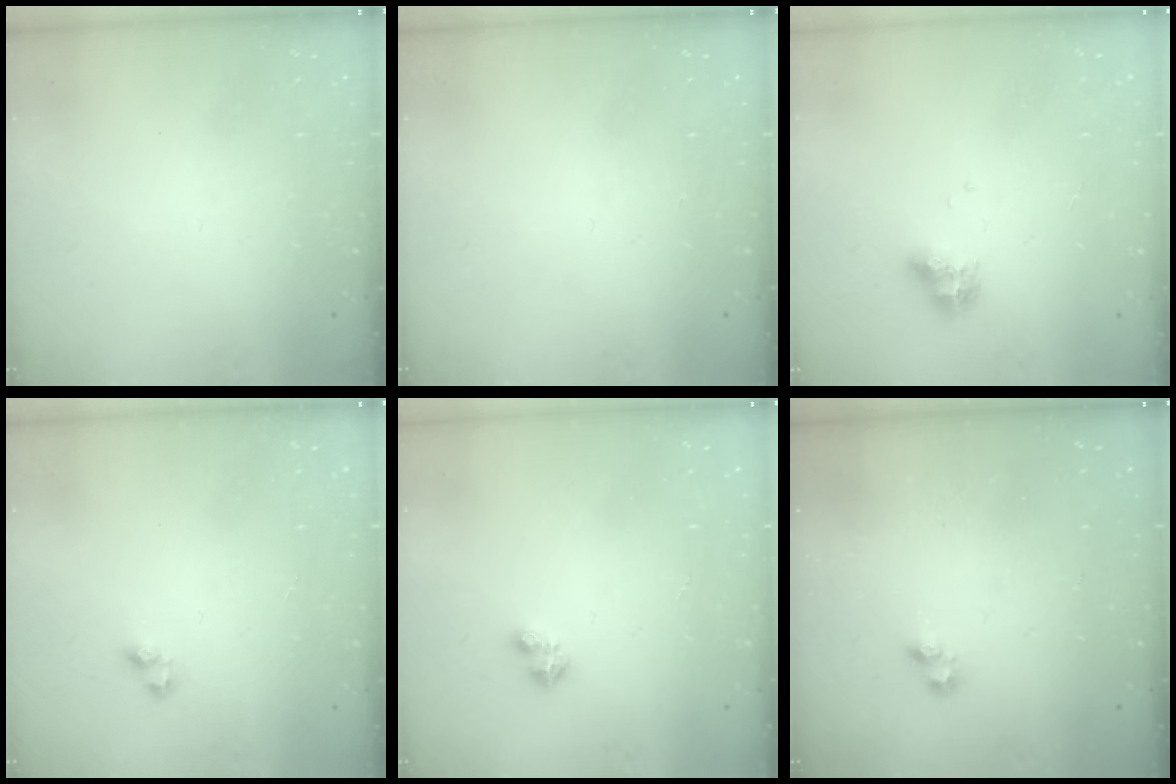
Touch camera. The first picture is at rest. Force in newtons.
{"total": 0.0}
{"total": 7.4, "press": 7.4, "slide": 0.5}
{"total": 2.9, "press": 2.6, "slide": 1.3}
{"total": 2.9, "press": 2.9, "slide": 0.5}
{"total": 0.9, "press": 0.4, "slide": 0.8}